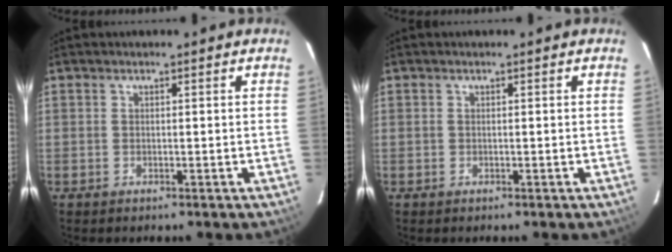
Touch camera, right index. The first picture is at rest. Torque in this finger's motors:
{"motor_torque": [-0.17, 0.05, 0.04, 0.01]}